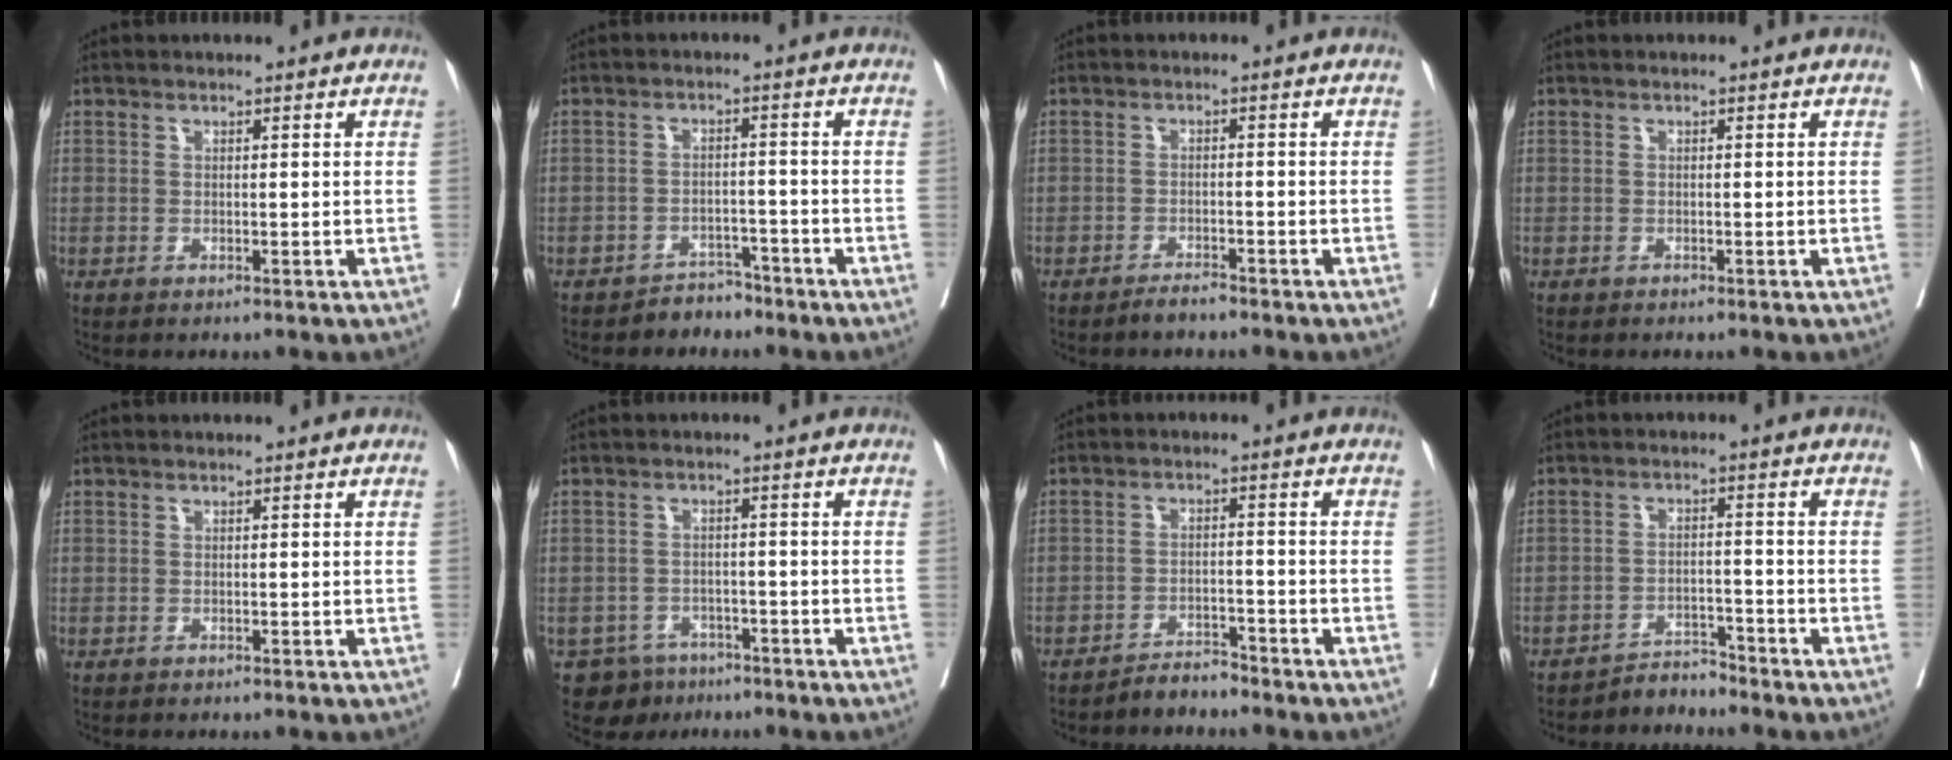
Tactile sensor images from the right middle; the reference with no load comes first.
{"total": 2.9, "force": [-2.6, 1.1, -0.3], "torque": [0.003, 0.001, -0.040]}
{"total": 1.9, "force": [-1.8, 0.1, 0.6], "torque": [-0.012, -0.003, -0.030]}
{"total": 0.0}
{"total": 0.0}
{"total": 5.0, "force": [-3.6, 3.5, 0.4], "torque": [-0.001, 0.005, -0.050]}
{"total": 3.0, "force": [-3.0, 0.3, 0.2], "torque": [-0.003, -0.010, -0.053]}
{"total": 3.2, "force": [-3.2, 0.0, -0.7], "torque": [0.015, -0.007, -0.051]}